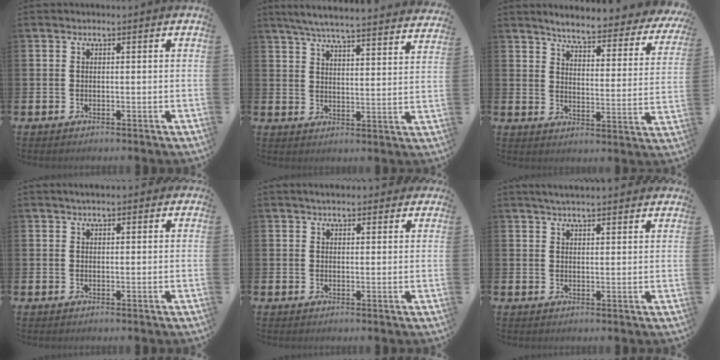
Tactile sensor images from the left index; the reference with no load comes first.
{"total": 6.2, "force": [5.9, 0.1, 1.8], "torque": [-0.048, -0.047, 0.100]}
{"total": 4.6, "force": [4.3, 0.4, 1.6], "torque": [-0.044, -0.041, 0.062]}
{"total": 2.0, "force": [1.7, 0.7, 0.8], "torque": [-0.004, 0.000, 0.028]}
{"total": 2.7, "force": [2.6, 0.8, 0.5], "torque": [-0.001, -0.007, 0.044]}
{"total": 3.5, "force": [3.4, 0.1, 0.8], "torque": [-0.016, -0.012, 0.061]}